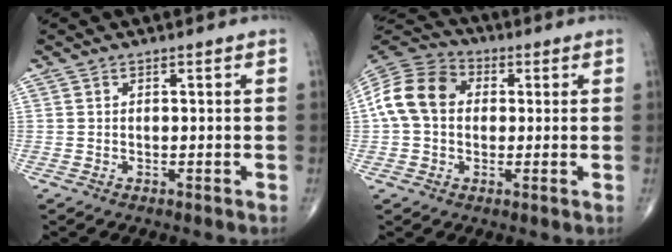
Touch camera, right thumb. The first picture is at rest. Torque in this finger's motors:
{"motor_torque": [1.07, 2.25, 1.33, 0.09, 0.08]}